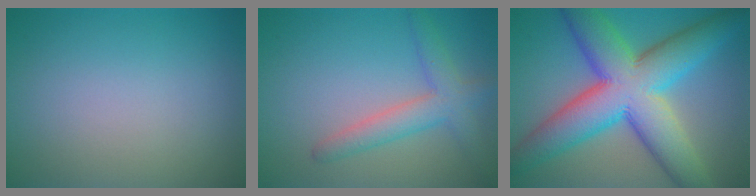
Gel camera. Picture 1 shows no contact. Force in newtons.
{"total": 3.6, "press": 3.5, "slide": 0.2}
{"total": 12.7, "press": 12.7, "slide": 0.1}